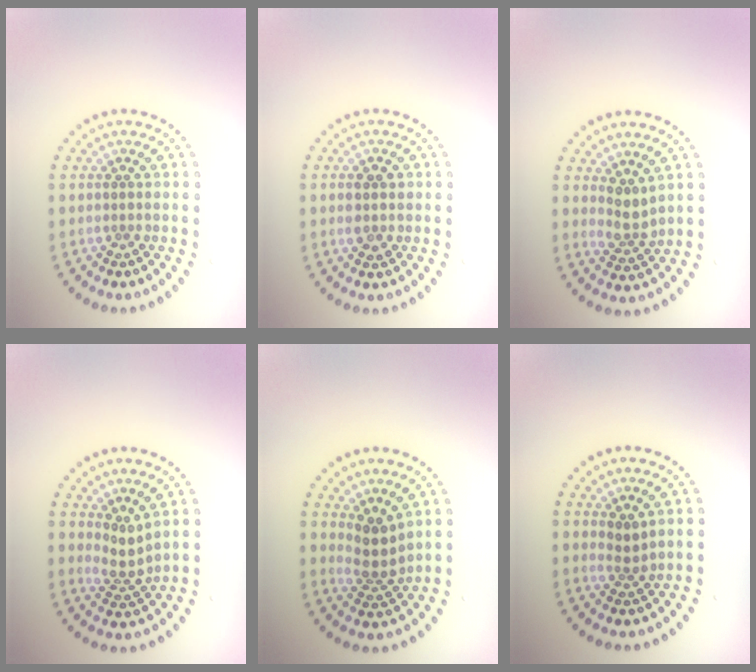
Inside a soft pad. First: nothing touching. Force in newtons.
{"total": 2.0, "press": 2.0, "slide": 0.1}
{"total": 2.3, "press": 1.7, "slide": 1.5}
{"total": 2.4, "press": 1.6, "slide": 1.8}
{"total": 3.0, "press": 2.2, "slide": 1.9}
{"total": 1.7, "press": 1.2, "slide": 1.2}